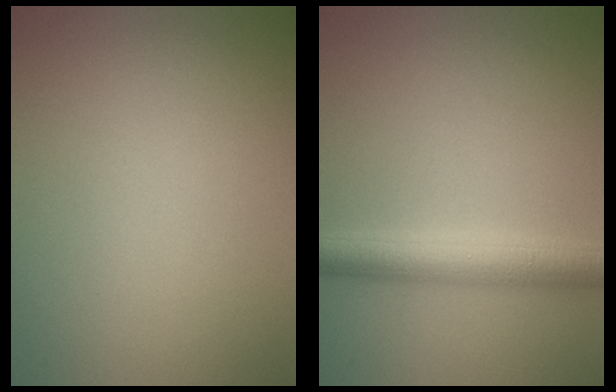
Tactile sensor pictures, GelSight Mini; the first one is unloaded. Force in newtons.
{"total": 4.4, "press": 4.4, "slide": 0.1}